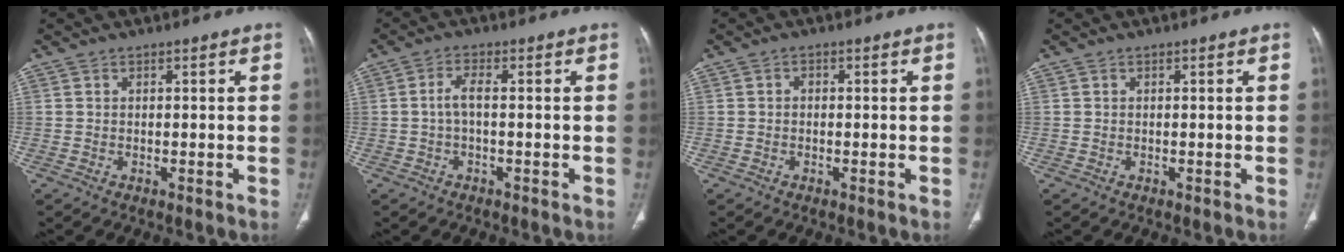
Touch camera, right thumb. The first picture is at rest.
{"total": 2.7, "force": [-0.2, 0.8, 2.6], "torque": [-0.058, 0.009, -0.006]}
{"total": 0.8, "force": [-0.1, 0.6, 0.5], "torque": [-0.003, 0.000, -0.006]}
{"total": 0.0}